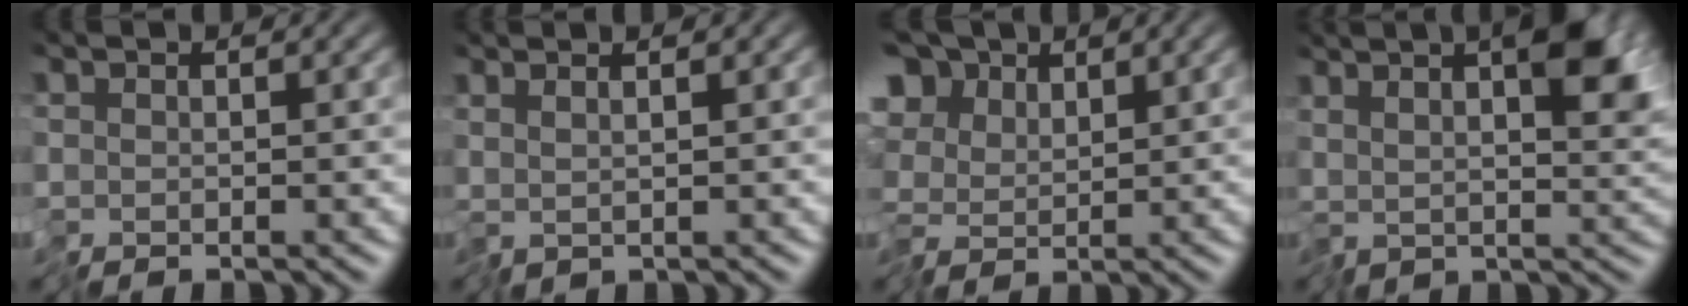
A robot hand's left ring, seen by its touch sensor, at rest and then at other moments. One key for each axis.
{"total": 1.2, "fx": 0.9, "fy": -0.8, "fz": 0.4, "tx": -0.009, "ty": 0.002, "tz": 0.022}
{"total": 7.1, "fx": 2.4, "fy": 5.1, "fz": 4.4, "tx": -0.100, "ty": 0.031, "tz": 0.027}
{"total": 8.1, "fx": 3.5, "fy": 2.5, "fz": 6.8, "tx": -0.114, "ty": 0.008, "tz": 0.062}